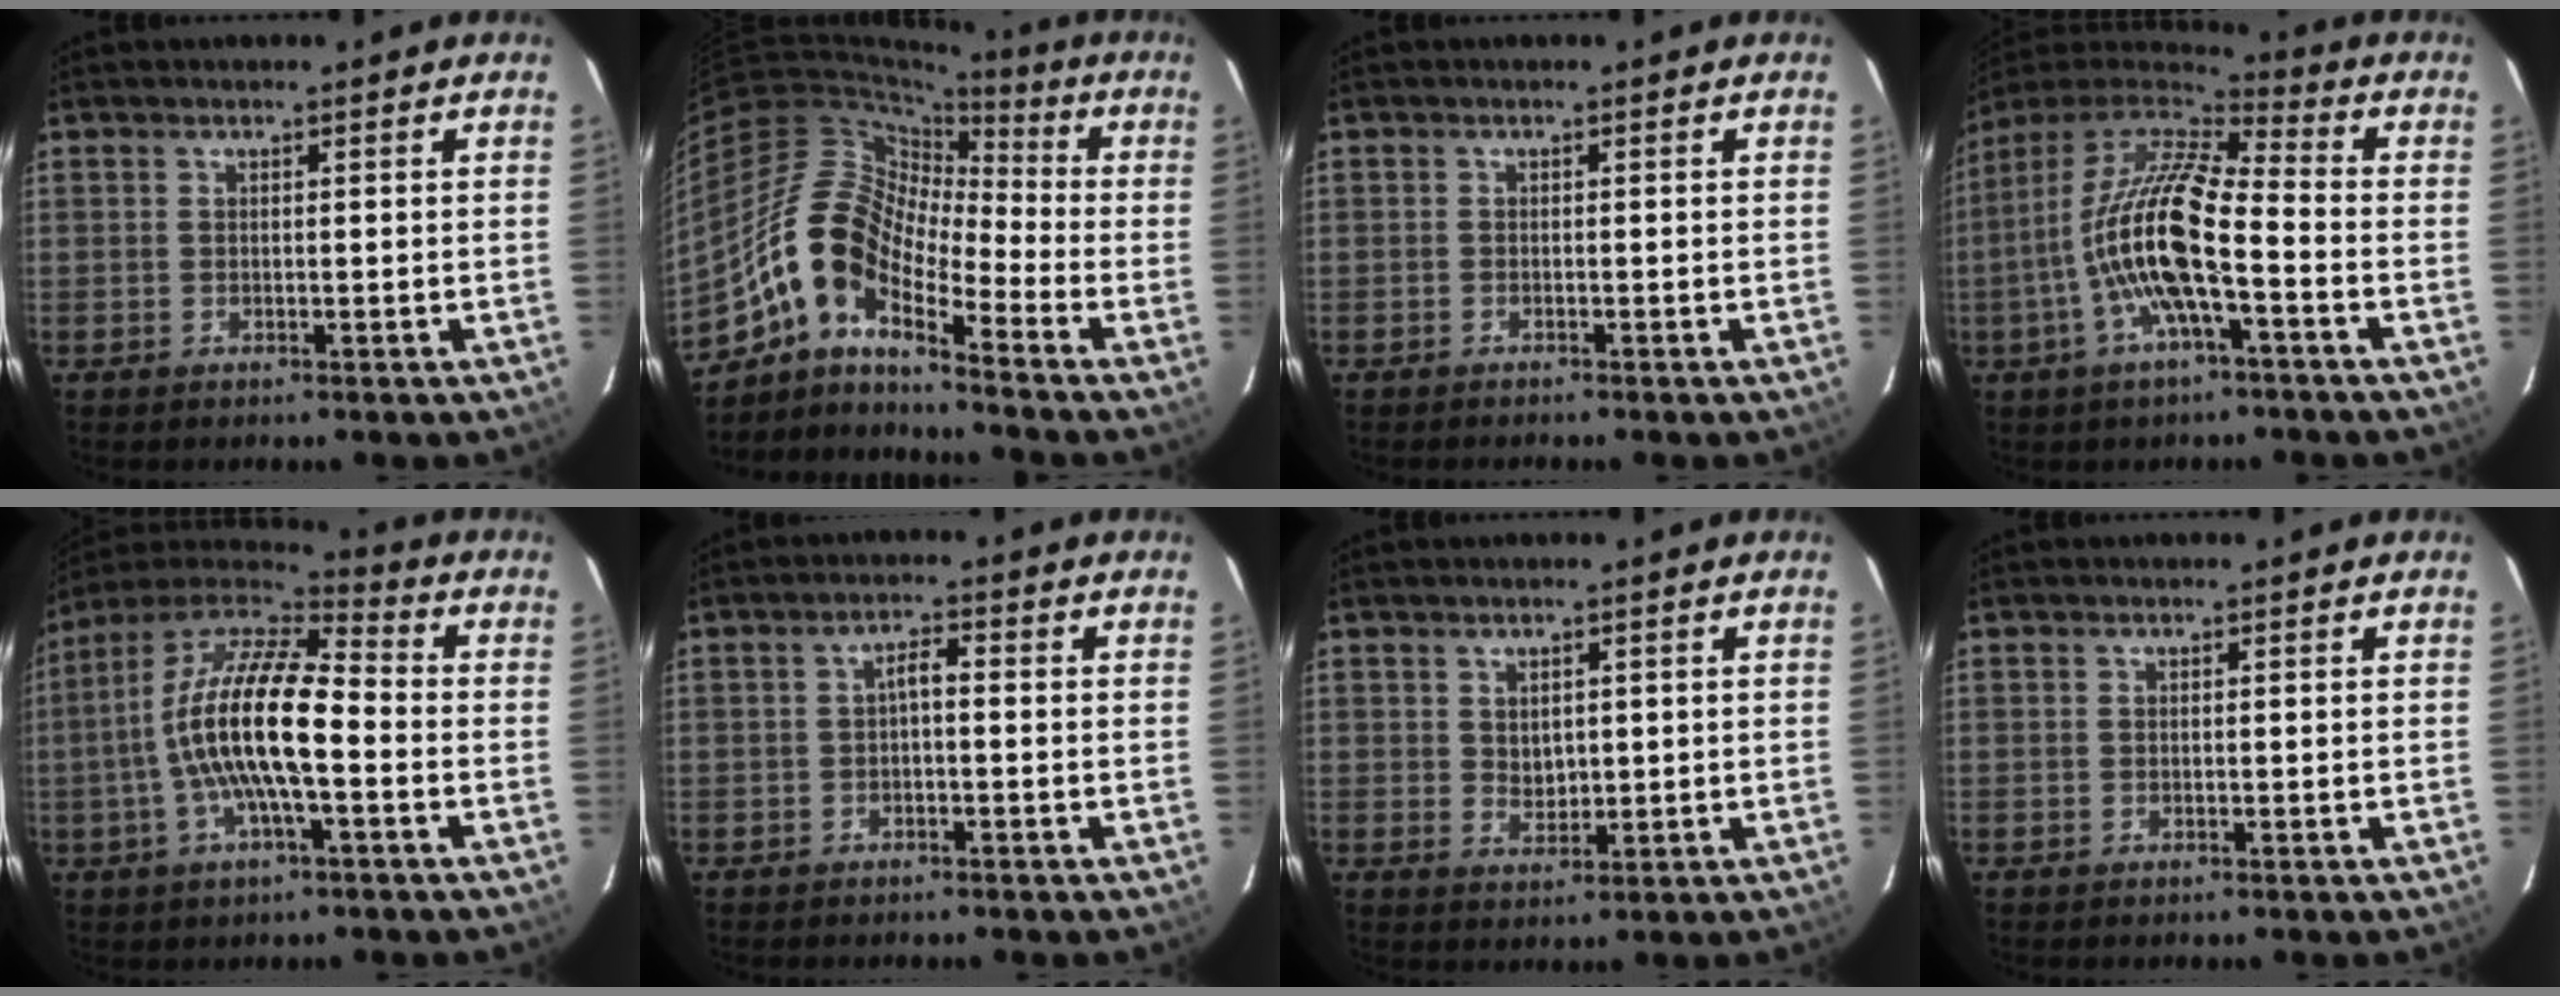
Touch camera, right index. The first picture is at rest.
{"total": 12.7, "force": [-7.7, 4.7, 9.0], "torque": [-0.149, 0.010, -0.165]}
{"total": 0.8, "force": [-0.8, -0.1, 0.0], "torque": [-0.004, -0.004, -0.016]}
{"total": 16.4, "force": [-4.4, 3.8, 15.4], "torque": [-0.288, -0.005, -0.091]}
{"total": 16.7, "force": [-2.6, 4.6, 15.9], "torque": [-0.295, 0.005, -0.058]}
{"total": 2.1, "force": [-0.6, 0.7, 1.9], "torque": [-0.036, 0.010, -0.011]}
{"total": 2.8, "force": [0.9, 2.1, 1.5], "torque": [-0.020, 0.003, 0.021]}
{"total": 0.0}